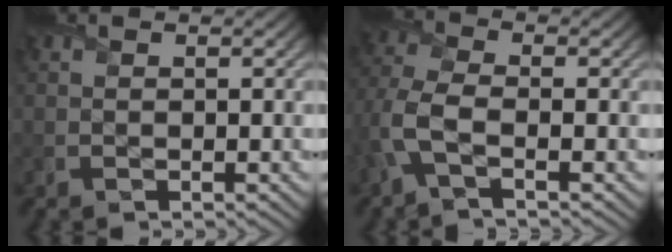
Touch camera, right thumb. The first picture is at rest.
{"total": 5.2, "force": [-2.0, 2.1, 4.3], "torque": [-0.117, -0.001, -0.057]}